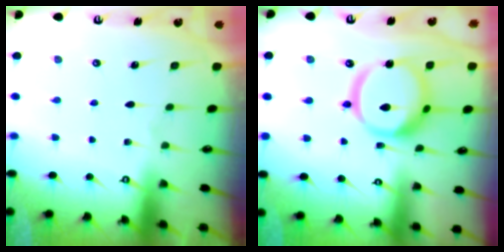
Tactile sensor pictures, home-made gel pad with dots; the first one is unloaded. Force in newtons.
{"total": 15.6, "press": 15.5, "slide": 1.6}